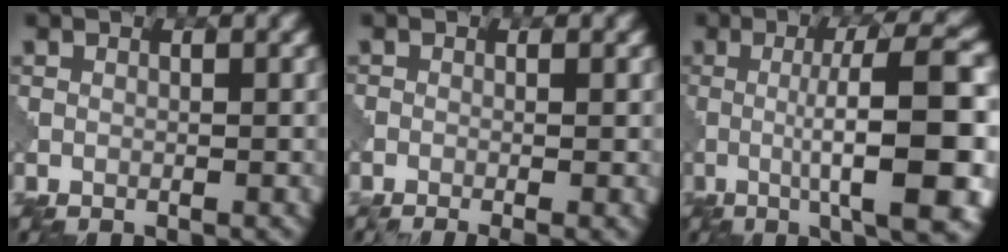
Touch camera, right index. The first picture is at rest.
{"total": 3.3, "force": [-0.8, 1.6, 2.7], "torque": [-0.015, 0.001, -0.015]}
{"total": 12.2, "force": [-1.5, 2.6, 11.8], "torque": [-0.142, 0.016, -0.020]}